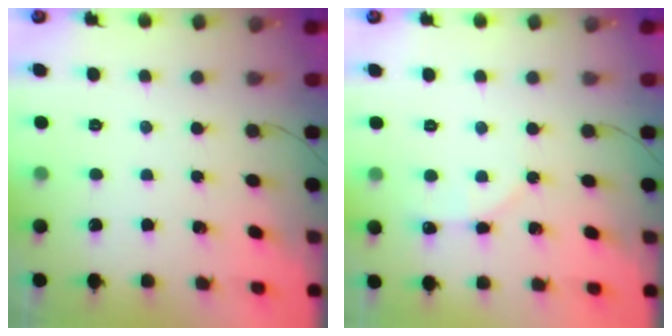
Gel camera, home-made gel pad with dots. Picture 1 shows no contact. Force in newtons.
{"total": 3.9, "press": 3.8, "slide": 0.5}